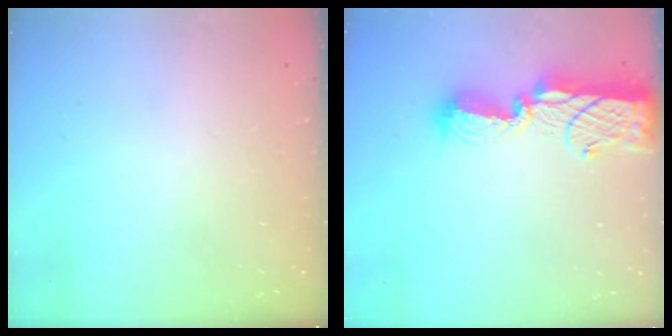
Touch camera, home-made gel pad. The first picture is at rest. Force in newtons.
{"total": 14.4, "press": 14.3, "slide": 1.7}